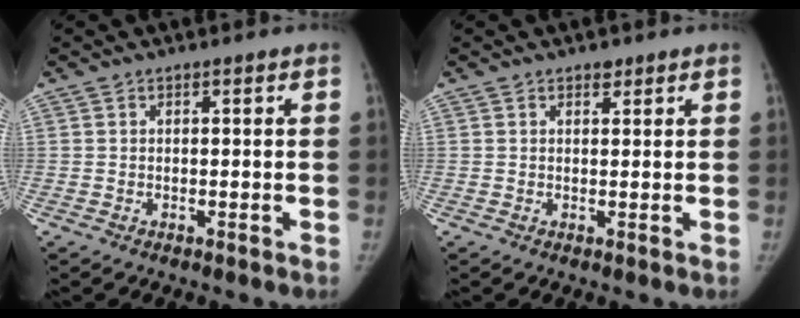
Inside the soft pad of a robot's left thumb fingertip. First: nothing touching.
{"total": 1.0, "force": [0.9, 0.5, 0.3], "torque": [0.002, -0.007, 0.012]}